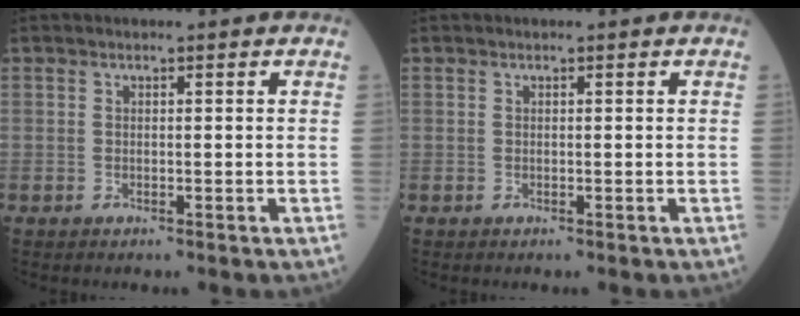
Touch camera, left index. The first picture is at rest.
{"total": 0.0}